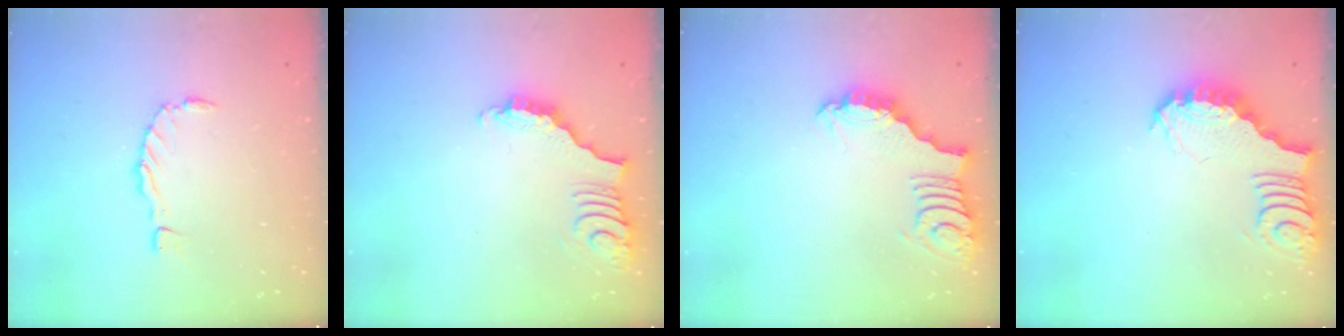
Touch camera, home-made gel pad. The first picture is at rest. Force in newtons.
{"total": 3.7, "press": 3.6, "slide": 0.7}
{"total": 2.3, "press": 2.3, "slide": 0.4}
{"total": 3.9, "press": 3.8, "slide": 0.6}